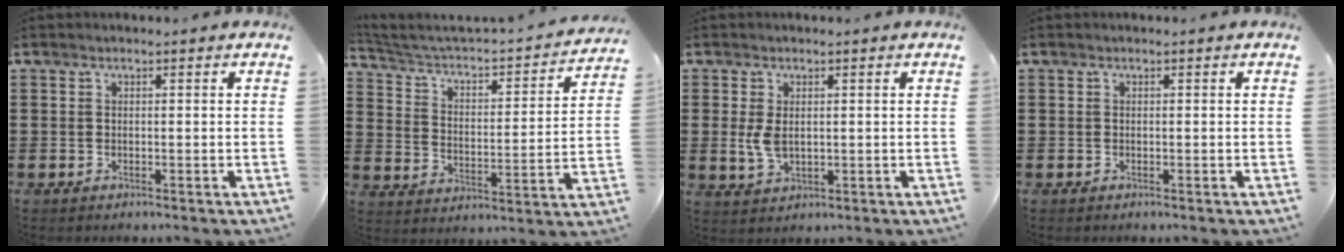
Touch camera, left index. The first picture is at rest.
{"total": 2.8, "force": [2.3, 0.7, 1.3], "torque": [-0.046, -0.031, 0.025]}
{"total": 3.6, "force": [0.4, 2.0, 3.0], "torque": [-0.076, -0.001, 0.004]}
{"total": 0.0}